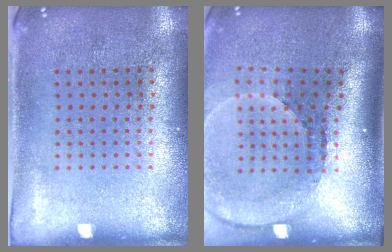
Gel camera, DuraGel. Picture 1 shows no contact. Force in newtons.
{"total": 2.7, "press": 1.8, "slide": 1.9}